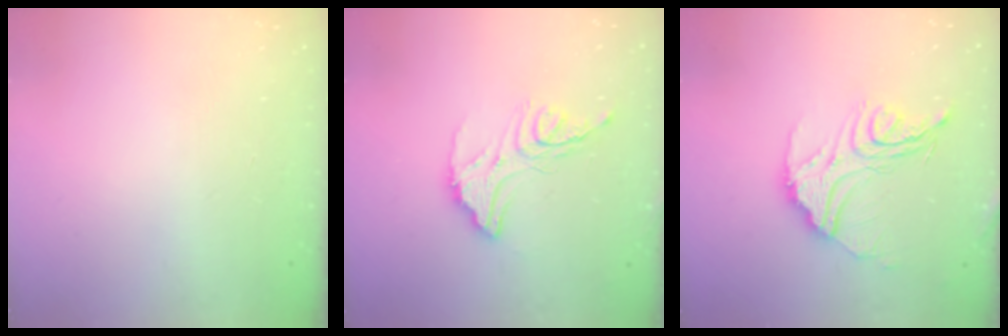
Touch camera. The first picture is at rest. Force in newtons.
{"total": 13.7, "press": 13.6, "slide": 1.2}
{"total": 16.5, "press": 16.5, "slide": 1.2}